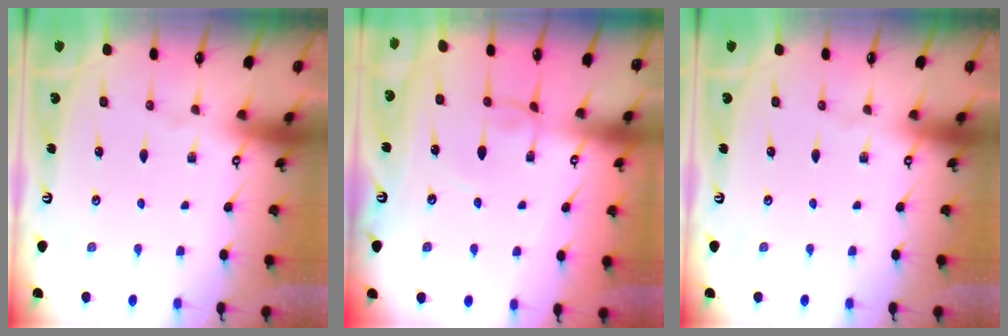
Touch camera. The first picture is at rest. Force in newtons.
{"total": 1.5, "press": 1.4, "slide": 0.3}
{"total": 0.0}